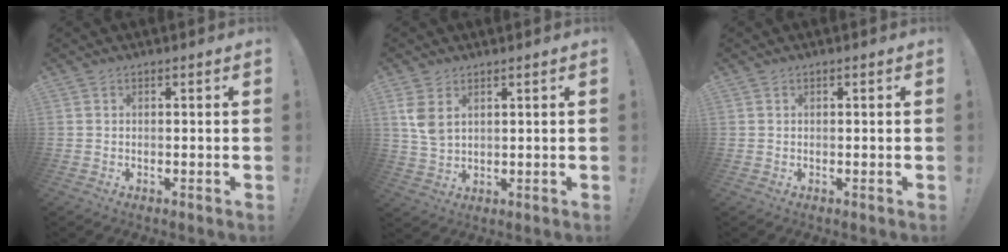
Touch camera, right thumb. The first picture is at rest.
{"total": 6.1, "force": [2.9, 3.7, 3.9], "torque": [-0.082, -0.014, 0.053]}
{"total": 0.0}